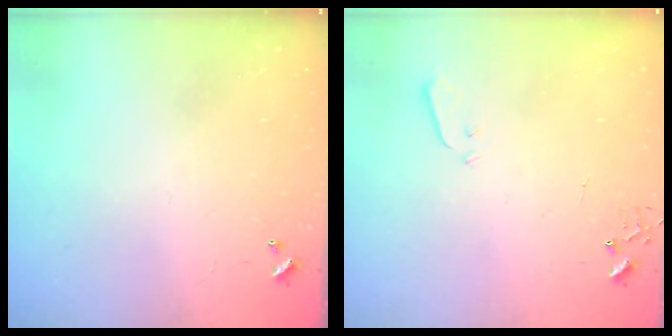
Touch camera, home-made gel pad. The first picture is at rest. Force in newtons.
{"total": 3.0, "press": 2.9, "slide": 0.7}